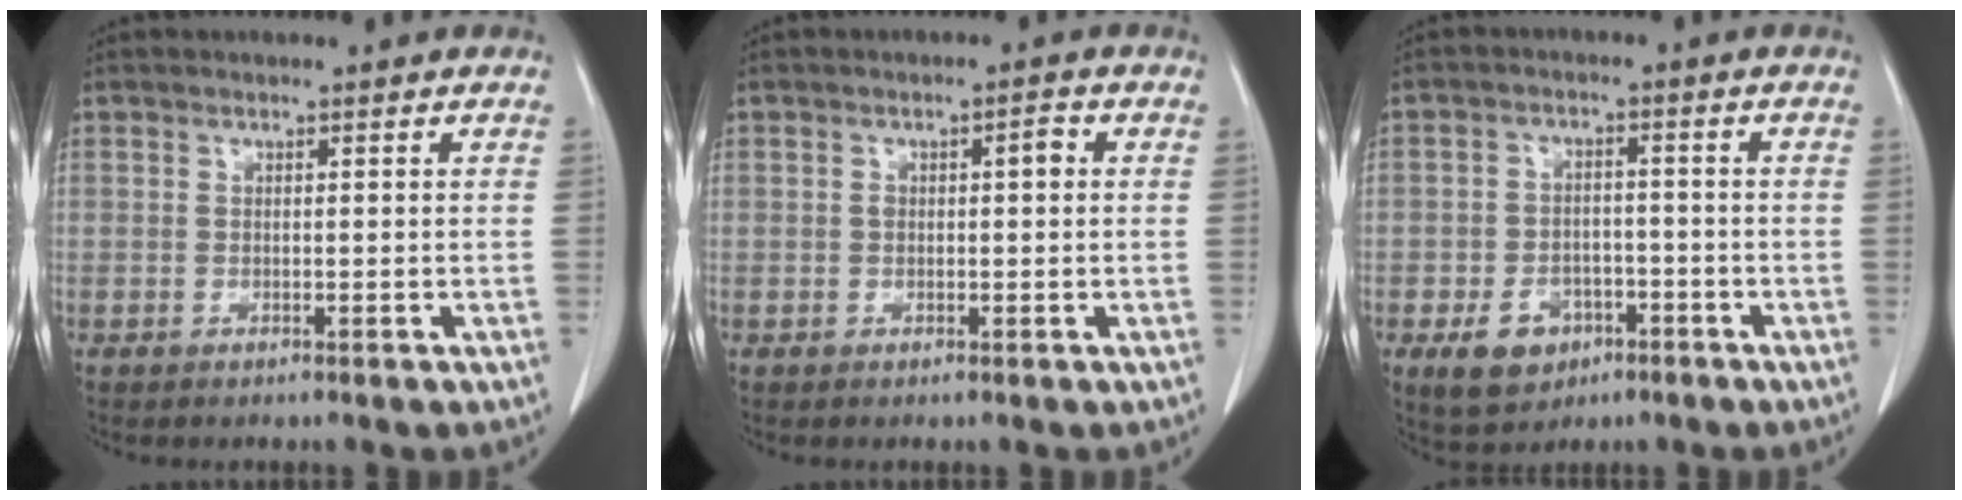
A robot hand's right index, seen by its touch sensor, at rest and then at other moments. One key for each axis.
{"total": 2.5, "fx": 0.4, "fy": 1.0, "fz": 2.2, "tx": -0.038, "ty": 0.014, "tz": 0.006}
{"total": 6.7, "fx": -3.3, "fy": 5.0, "fz": 3.1, "tx": -0.057, "ty": 0.005, "tz": -0.044}